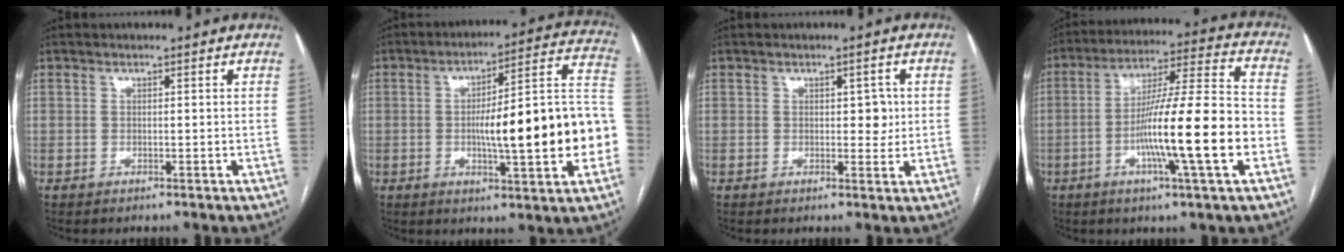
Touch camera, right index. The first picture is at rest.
{"total": 20.8, "force": [-2.7, 3.4, 20.3], "torque": [-0.226, 0.041, -0.029]}
{"total": 3.0, "force": [0.4, 1.7, 2.4], "torque": [-0.024, 0.003, 0.008]}
{"total": 17.2, "force": [-4.6, 0.0, 16.5], "torque": [-0.275, 0.001, -0.082]}